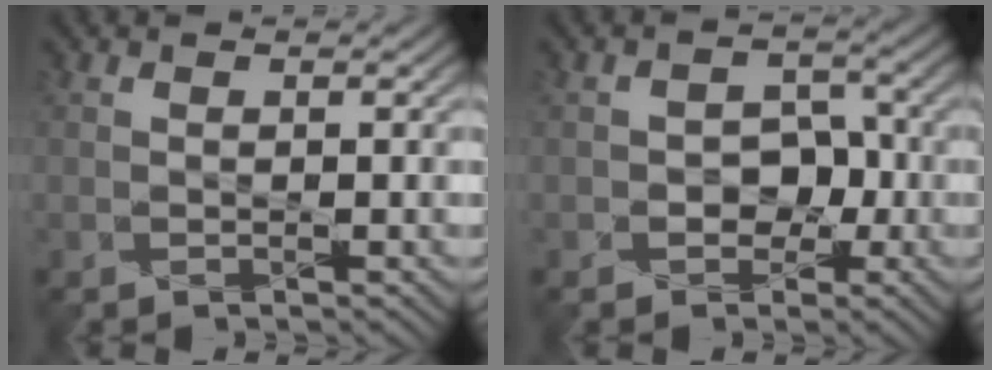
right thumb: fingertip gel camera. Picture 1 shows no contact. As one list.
[{"total": 3.1, "force": [-1.4, 2.6, 1.0], "torque": [-0.008, 0.000, -0.022]}]